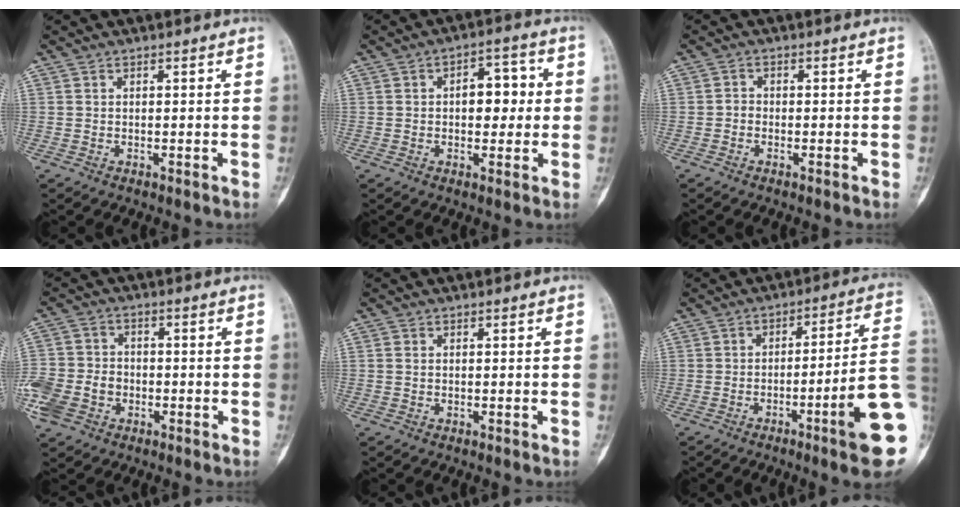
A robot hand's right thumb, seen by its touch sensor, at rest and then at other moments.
{"total": 7.4, "force": [0.6, 4.5, 5.9], "torque": [-0.051, 0.017, 0.005]}
{"total": 1.1, "force": [-0.5, 0.8, 0.4], "torque": [-0.004, 0.004, -0.017]}
{"total": 11.0, "force": [-3.6, 8.8, 5.5], "torque": [-0.121, 0.018, -0.064]}
{"total": 0.7, "force": [0.1, 0.5, 0.5], "torque": [-0.009, 0.000, 0.000]}
{"total": 14.6, "force": [-5.1, 0.7, 13.7], "torque": [-0.161, 0.026, -0.076]}